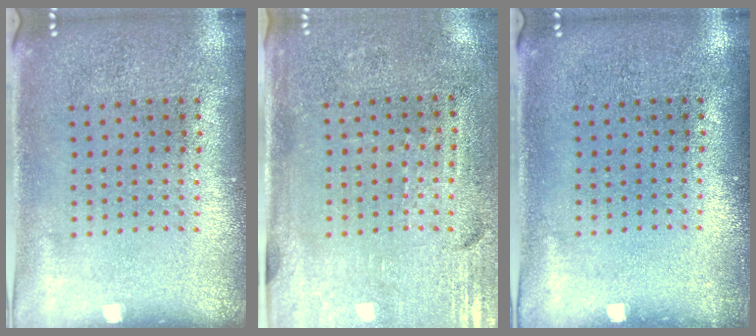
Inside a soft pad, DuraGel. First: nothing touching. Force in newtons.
{"total": 3.5, "press": 3.0, "slide": 1.7}
{"total": 0.6, "press": 0.6, "slide": 0.1}